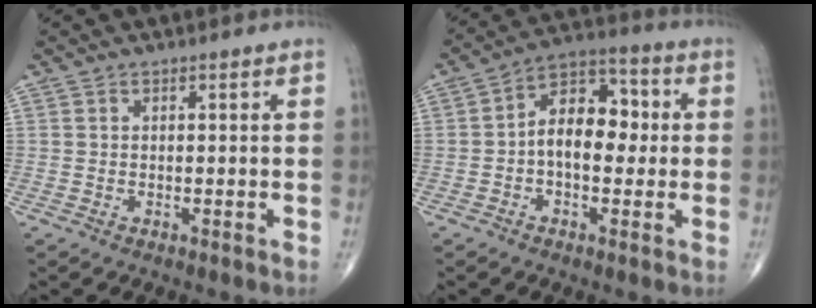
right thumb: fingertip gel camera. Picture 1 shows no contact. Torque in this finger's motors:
{"motor_torque": [-0.07, 0.48, 0.94, -0.02, 0.25]}